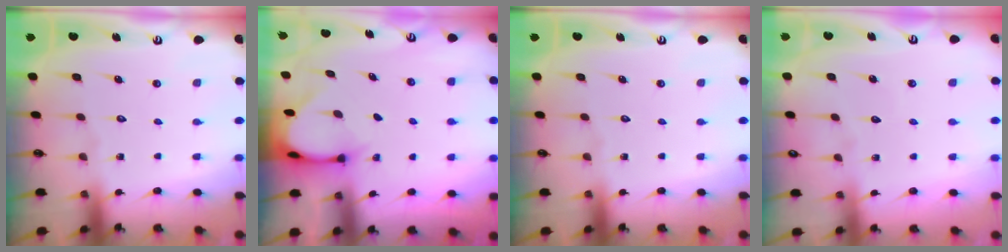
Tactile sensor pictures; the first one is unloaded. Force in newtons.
{"total": 3.3, "press": 3.3, "slide": 0.2}
{"total": 0.0}
{"total": 2.8, "press": 2.8, "slide": 0.2}